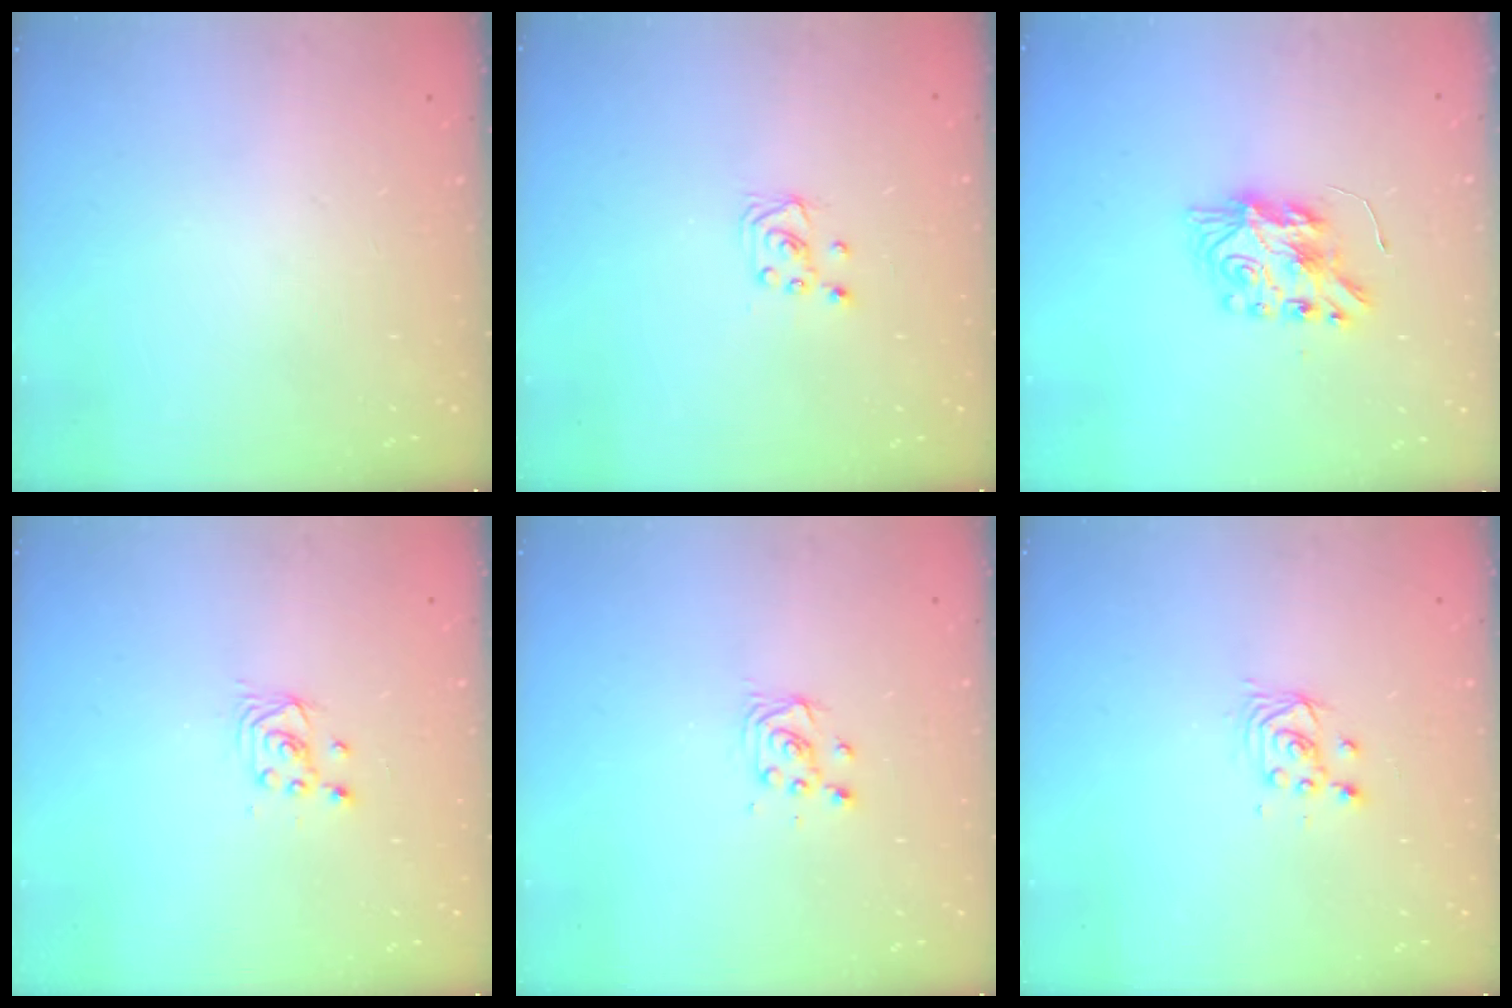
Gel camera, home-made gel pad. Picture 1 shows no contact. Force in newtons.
{"total": 2.0, "press": 2.0, "slide": 0.2}
{"total": 8.4, "press": 8.4, "slide": 0.7}
{"total": 2.2, "press": 2.2, "slide": 0.3}
{"total": 3.8, "press": 3.7, "slide": 0.5}
{"total": 2.9, "press": 2.9, "slide": 0.1}